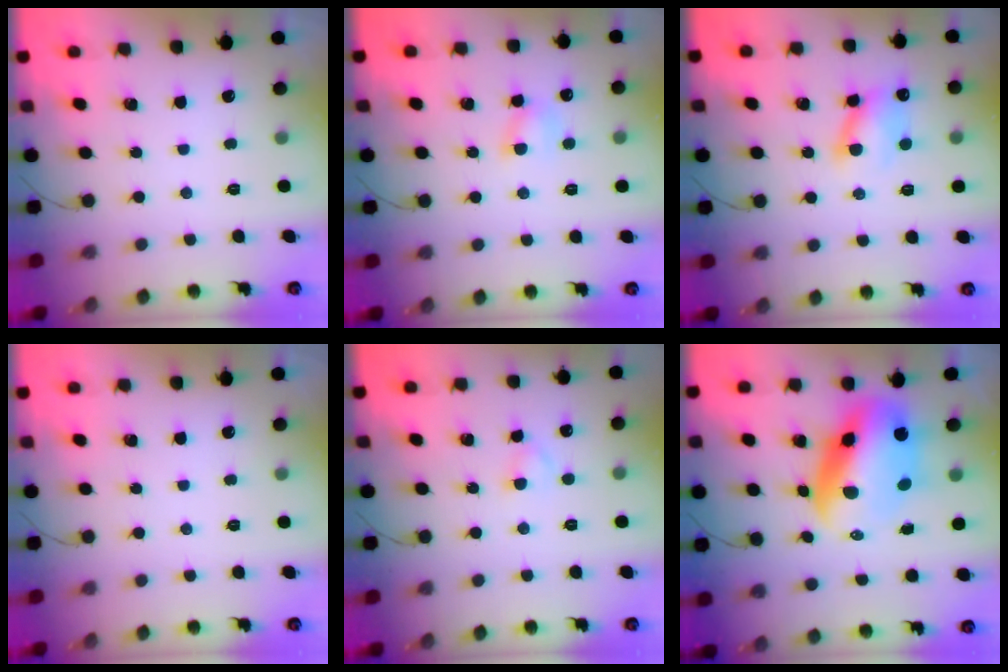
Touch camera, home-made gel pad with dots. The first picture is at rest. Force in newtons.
{"total": 5.1, "press": 5.0, "slide": 1.2}
{"total": 8.3, "press": 8.2, "slide": 1.3}
{"total": 0.0}
{"total": 2.4, "press": 2.1, "slide": 1.1}
{"total": 14.2, "press": 13.8, "slide": 3.3}